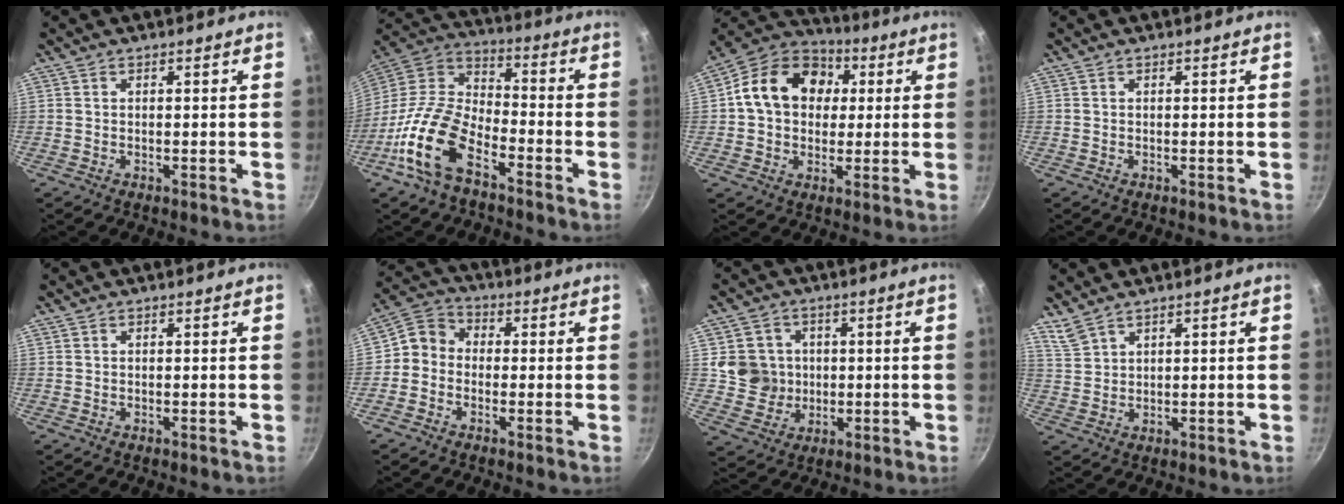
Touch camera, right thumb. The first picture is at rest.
{"total": 16.5, "force": [-8.9, 8.3, 11.2], "torque": [-0.205, 0.065, -0.191]}
{"total": 16.4, "force": [2.8, 12.9, 9.7], "torque": [-0.136, 0.027, 0.030]}
{"total": 0.0}
{"total": 0.0}
{"total": 5.9, "force": [-1.1, 5.2, 2.6], "torque": [-0.029, 0.022, -0.045]}
{"total": 7.9, "force": [0.9, 7.6, 1.7], "torque": [0.001, -0.001, 0.021]}
{"total": 3.5, "force": [3.1, 1.0, 1.2], "torque": [-0.025, -0.008, 0.075]}